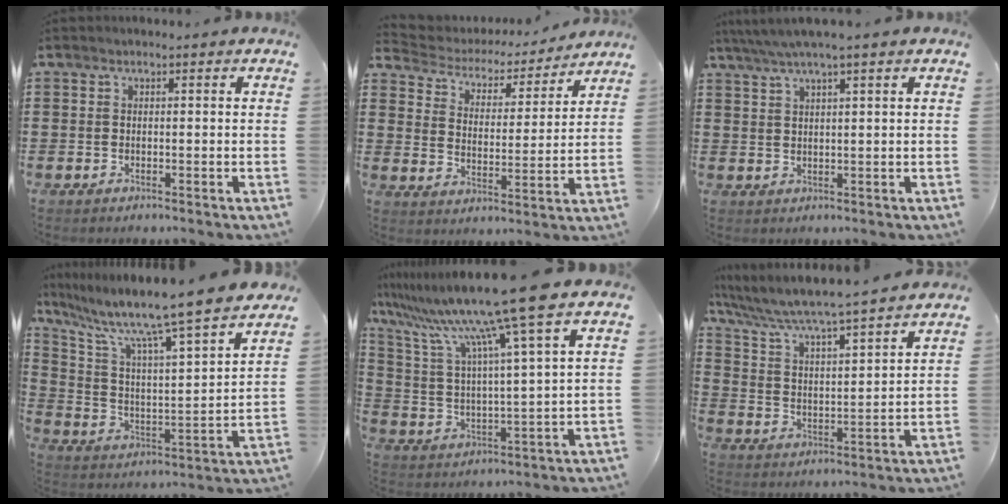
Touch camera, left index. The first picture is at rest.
{"total": 3.5, "force": [3.3, 1.1, 0.4], "torque": [-0.034, -0.025, 0.049]}
{"total": 3.3, "force": [2.3, -0.2, 2.4], "torque": [-0.051, -0.001, 0.040]}
{"total": 10.6, "force": [8.9, -0.3, 5.8], "torque": [-0.140, -0.074, 0.136]}
{"total": 13.9, "force": [10.7, -0.9, 8.9], "torque": [-0.202, -0.056, 0.169]}
{"total": 5.2, "force": [4.8, -0.4, 2.1], "torque": [-0.066, -0.042, 0.071]}